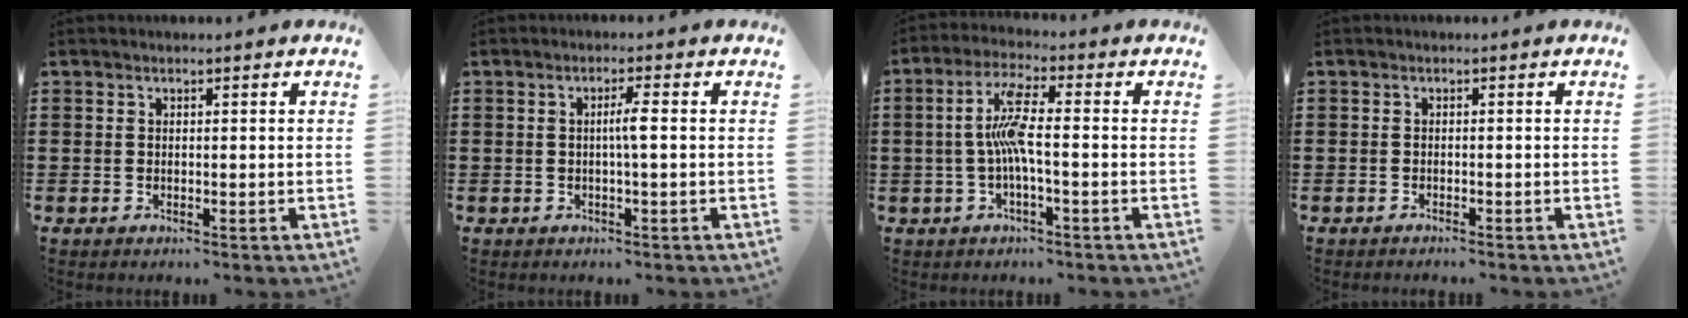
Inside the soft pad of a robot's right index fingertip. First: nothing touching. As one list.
[{"total": 2.5, "force": [-0.2, -0.1, 2.5], "torque": [-0.046, -0.002, -0.007]}, {"total": 6.6, "force": [-0.9, 0.8, 6.5], "torque": [-0.138, -0.004, -0.028]}, {"total": 0.7, "force": [-0.7, 0.0, 0.1], "torque": [-0.004, -0.002, -0.015]}]